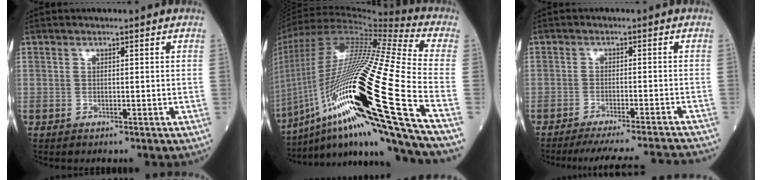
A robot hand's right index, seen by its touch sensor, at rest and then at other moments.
{"total": 36.6, "force": [-13.0, 1.1, 34.2], "torque": [-0.614, -0.046, -0.241]}
{"total": 15.7, "force": [-14.9, -1.2, 4.8], "torque": [-0.061, -0.024, -0.193]}